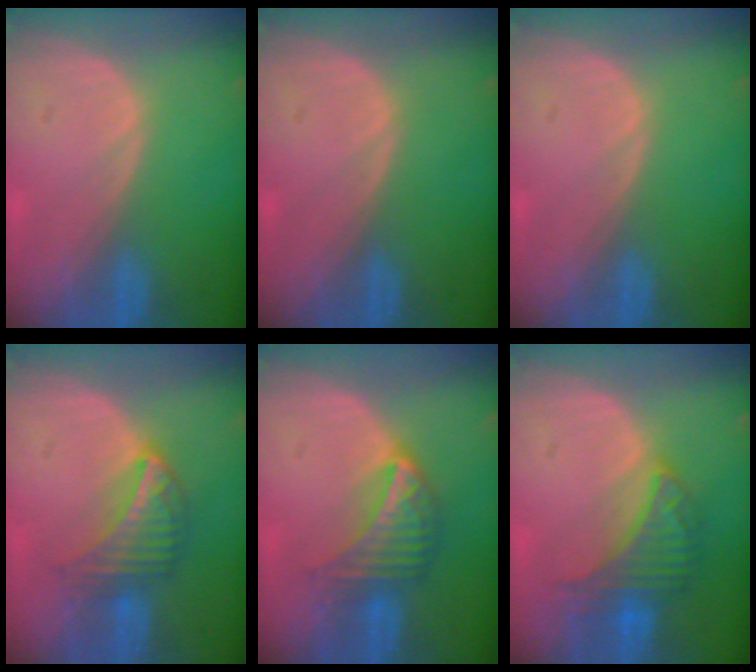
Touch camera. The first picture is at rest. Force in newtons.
{"total": 0.0}
{"total": 0.0}
{"total": 6.4, "press": 5.9, "slide": 2.3}
{"total": 7.2, "press": 6.4, "slide": 3.3}
{"total": 6.7, "press": 6.6, "slide": 1.2}